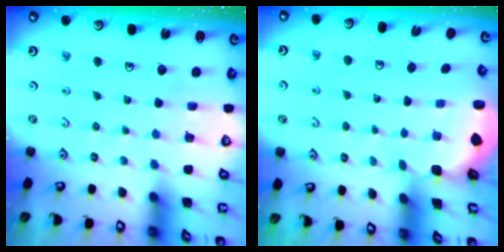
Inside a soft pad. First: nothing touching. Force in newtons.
{"total": 1.7, "press": 1.5, "slide": 0.7}